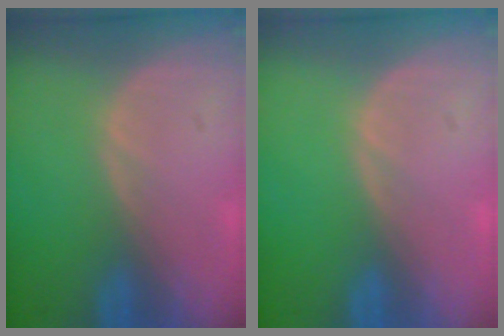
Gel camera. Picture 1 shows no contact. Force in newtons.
{"total": 0.0}